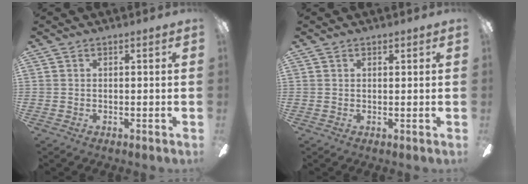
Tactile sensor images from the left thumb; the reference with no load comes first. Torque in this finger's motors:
{"motor_torque": [0.08, -0.03, -0.10, -0.05, -0.03]}